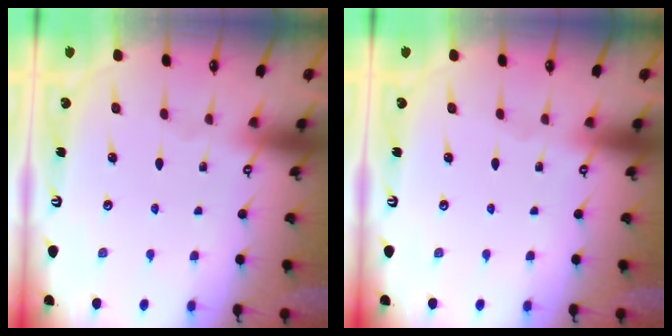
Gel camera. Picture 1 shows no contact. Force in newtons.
{"total": 0.0}